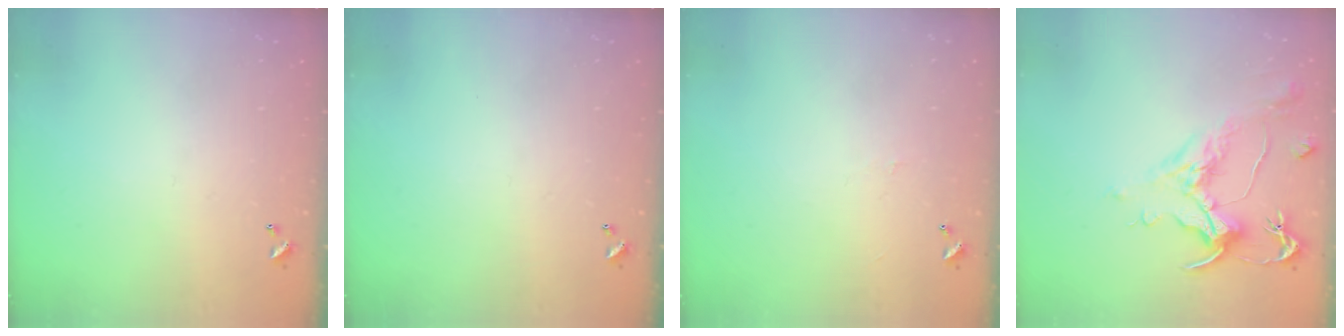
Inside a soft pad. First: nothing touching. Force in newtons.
{"total": 0.0}
{"total": 0.8, "press": 0.7, "slide": 0.5}
{"total": 1.6, "press": 0.6, "slide": 1.4}